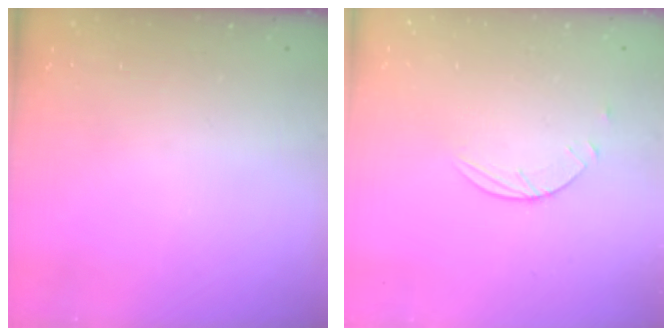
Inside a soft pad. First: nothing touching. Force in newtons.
{"total": 2.9, "press": 2.8, "slide": 0.3}